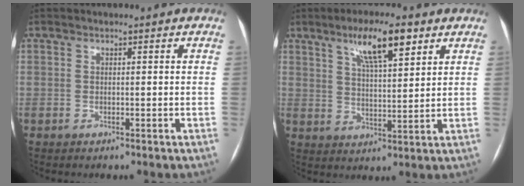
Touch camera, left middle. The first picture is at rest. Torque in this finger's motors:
{"motor_torque": [1.28, -0.85, 0.66, 0.05]}